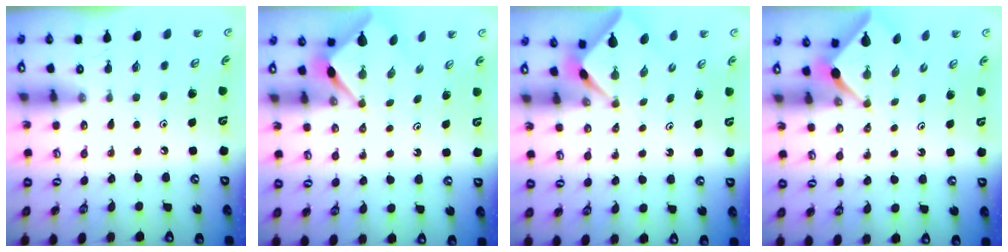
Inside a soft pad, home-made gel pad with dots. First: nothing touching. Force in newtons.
{"total": 2.9, "press": 2.9, "slide": 0.3}
{"total": 2.2, "press": 2.2, "slide": 0.2}
{"total": 2.3, "press": 2.3, "slide": 0.2}